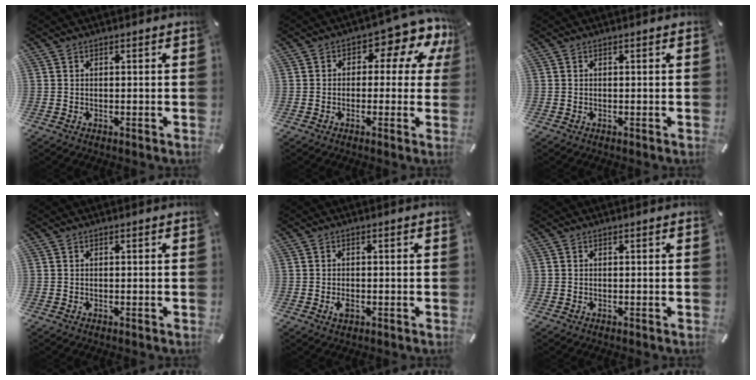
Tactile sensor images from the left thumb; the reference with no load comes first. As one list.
[{"total": 9.4, "force": [3.7, 4.9, 7.1], "torque": [-0.085, -0.031, 0.060]}, {"total": 0.0}, {"total": 0.0}, {"total": 2.0, "force": [-0.7, 1.1, 1.5], "torque": [-0.033, -0.002, -0.014]}, {"total": 0.0}]